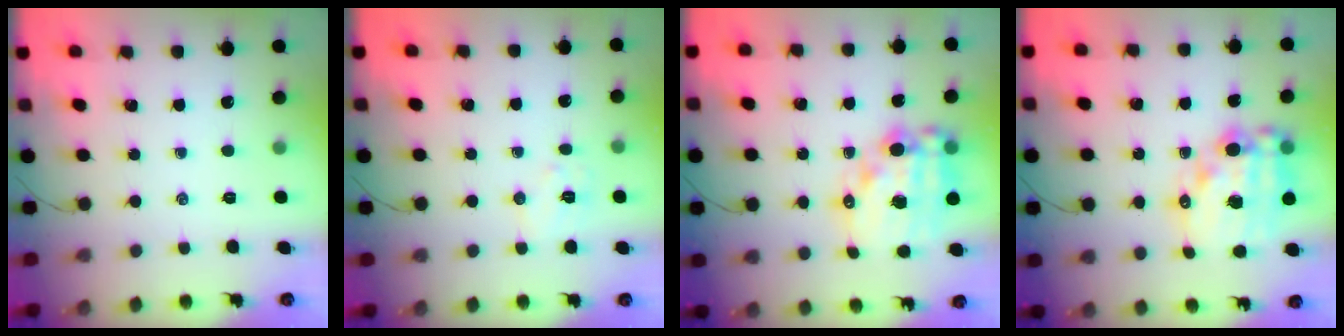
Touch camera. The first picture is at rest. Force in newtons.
{"total": 6.0, "press": 6.0, "slide": 0.7}
{"total": 17.2, "press": 16.9, "slide": 3.6}
{"total": 17.2, "press": 16.9, "slide": 3.6}